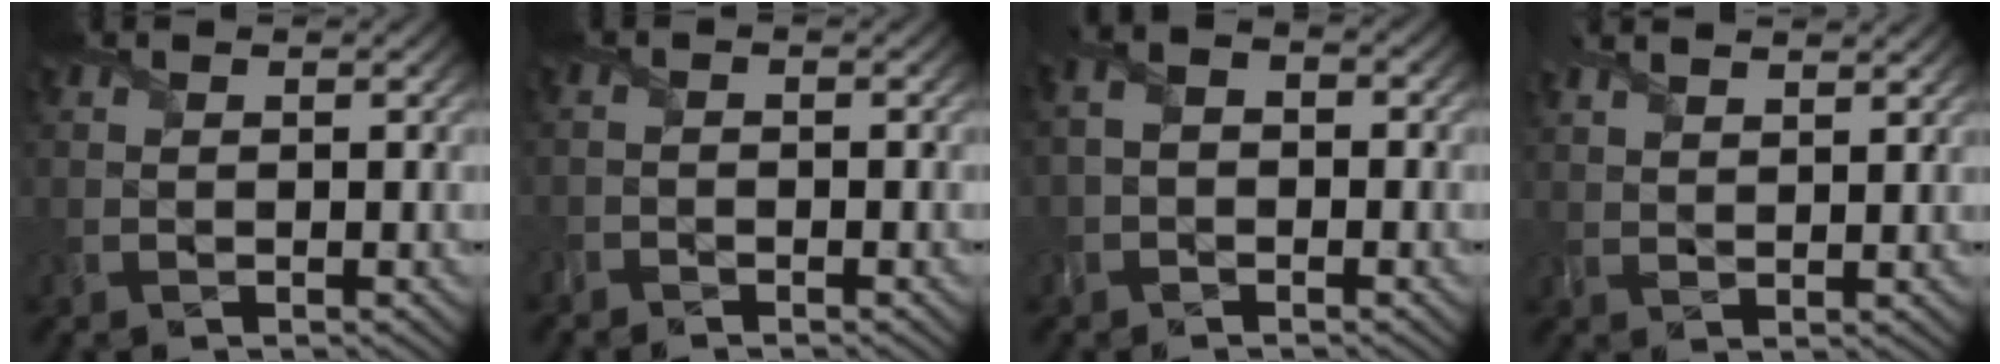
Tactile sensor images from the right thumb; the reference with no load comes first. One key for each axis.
{"total": 1.5, "fx": -1.5, "fy": 0.2, "fz": 0.0, "tx": 0.002, "ty": -0.002, "tz": -0.030}
{"total": 3.0, "fx": -0.9, "fy": 2.2, "fz": 1.7, "tx": -0.031, "ty": 0.008, "tz": -0.026}
{"total": 4.4, "fx": 3.6, "fy": 1.1, "fz": 2.3, "tx": -0.040, "ty": 0.004, "tz": 0.056}